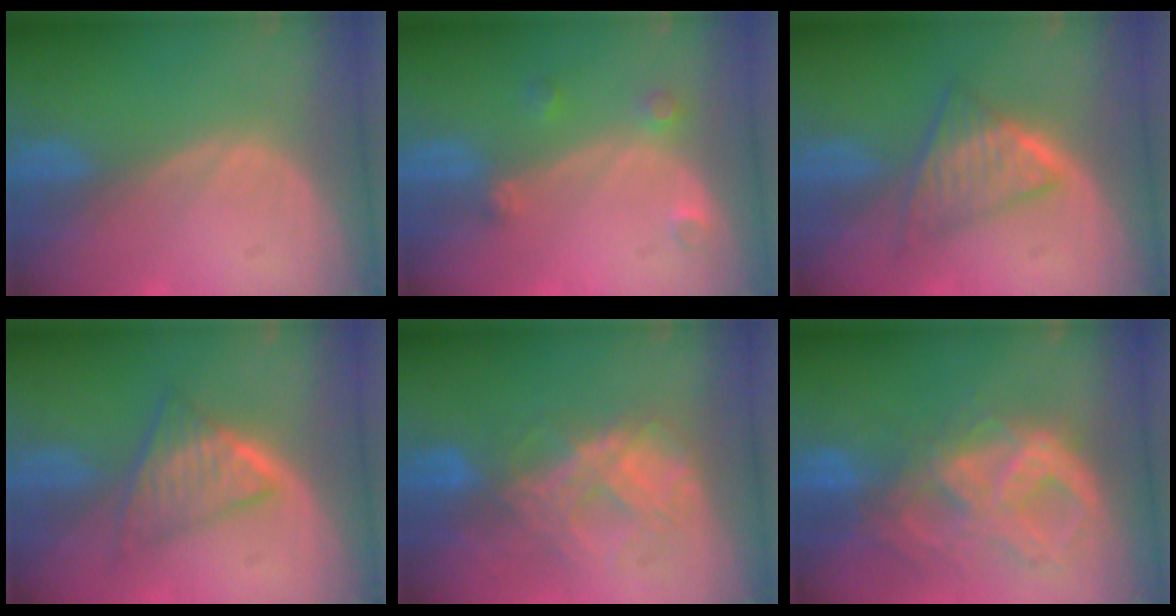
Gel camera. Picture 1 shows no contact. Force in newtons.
{"total": 2.6, "press": 2.6, "slide": 0.4}
{"total": 6.1, "press": 5.7, "slide": 2.0}
{"total": 6.1, "press": 5.7, "slide": 2.0}
{"total": 8.3, "press": 7.4, "slide": 3.7}
{"total": 10.7, "press": 9.0, "slide": 5.7}